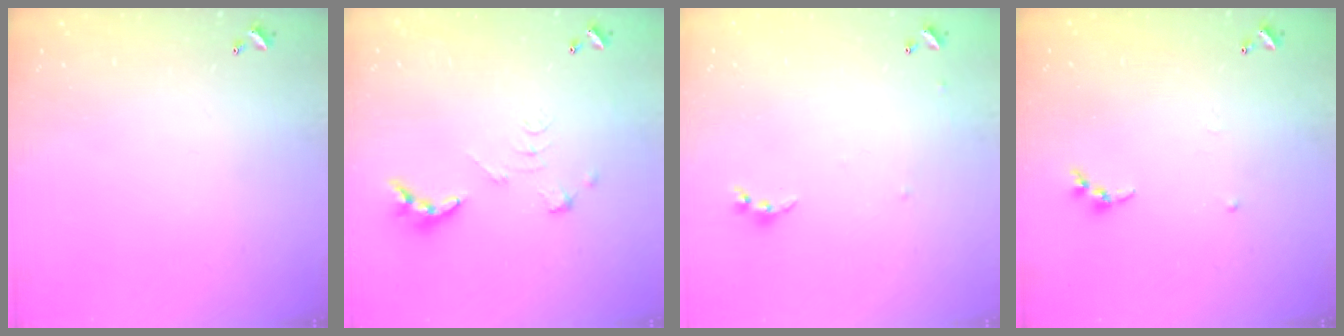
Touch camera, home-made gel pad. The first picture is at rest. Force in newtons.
{"total": 2.7, "press": 2.2, "slide": 1.5}
{"total": 5.1, "press": 5.0, "slide": 0.5}
{"total": 6.2, "press": 6.1, "slide": 0.7}